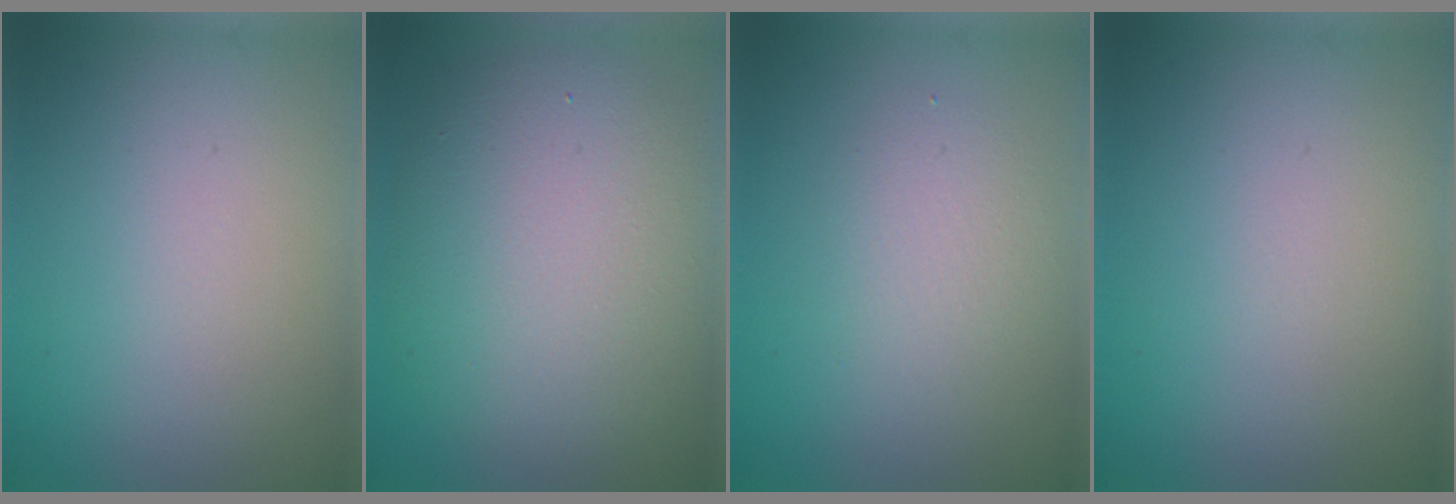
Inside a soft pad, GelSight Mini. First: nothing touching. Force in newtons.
{"total": 9.4, "press": 9.4, "slide": 0.6}
{"total": 2.5, "press": 2.5, "slide": 0.2}
{"total": 0.0}